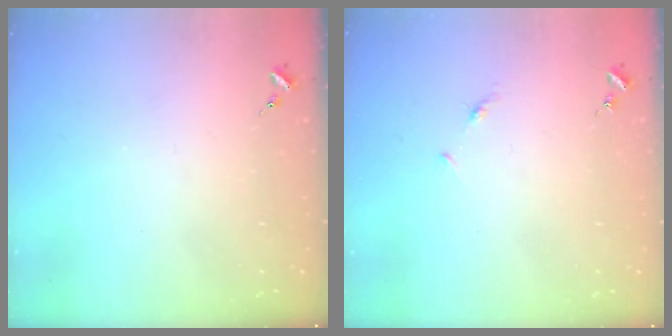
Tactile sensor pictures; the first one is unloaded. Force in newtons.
{"total": 3.9, "press": 3.8, "slide": 0.5}